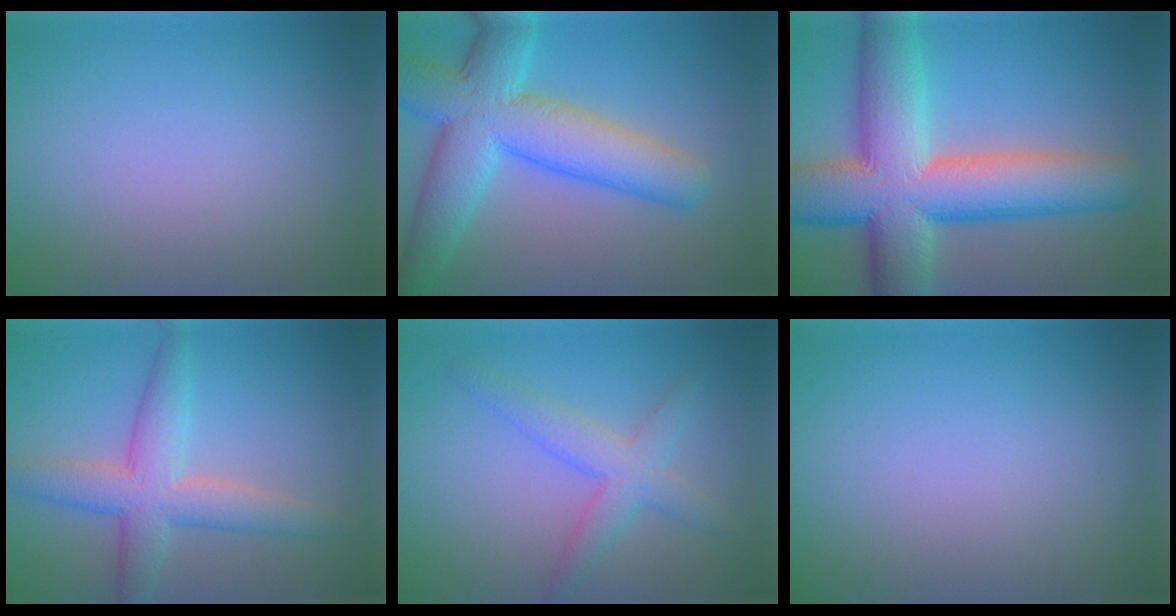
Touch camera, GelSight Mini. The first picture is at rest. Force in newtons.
{"total": 9.5, "press": 9.5, "slide": 0.2}
{"total": 13.5, "press": 13.5, "slide": 0.7}
{"total": 5.5, "press": 5.5, "slide": 0.4}
{"total": 3.4, "press": 3.4, "slide": 0.1}
{"total": 0.0}